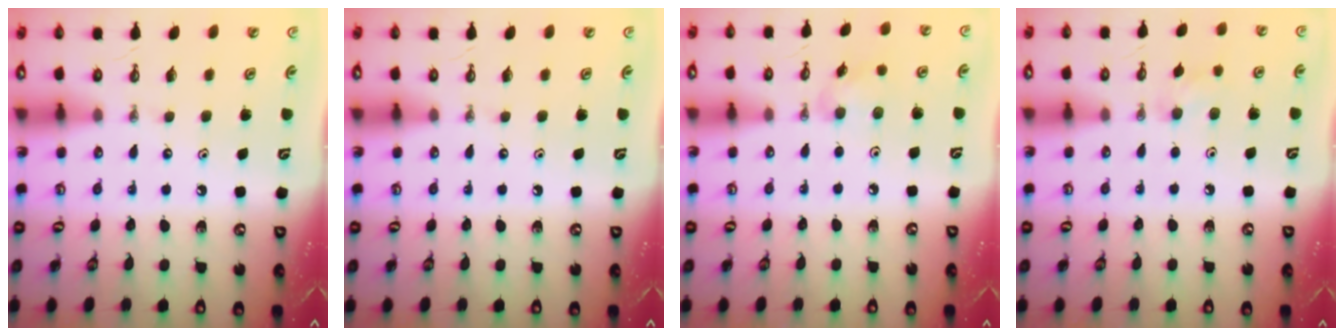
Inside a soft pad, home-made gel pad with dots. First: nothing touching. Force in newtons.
{"total": 0.0}
{"total": 5.6, "press": 5.6, "slide": 0.6}
{"total": 7.0, "press": 6.9, "slide": 1.2}